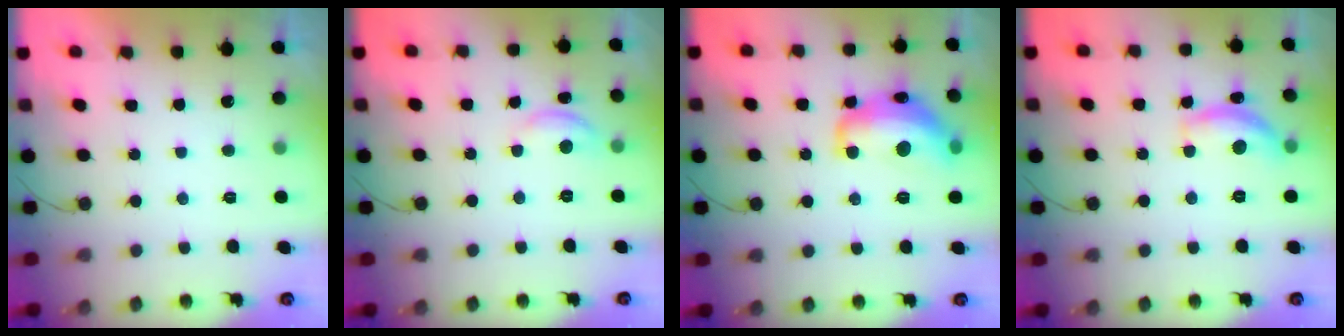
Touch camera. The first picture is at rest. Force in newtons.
{"total": 5.7, "press": 5.6, "slide": 0.5}
{"total": 16.4, "press": 16.4, "slide": 0.9}
{"total": 11.4, "press": 11.4, "slide": 0.6}